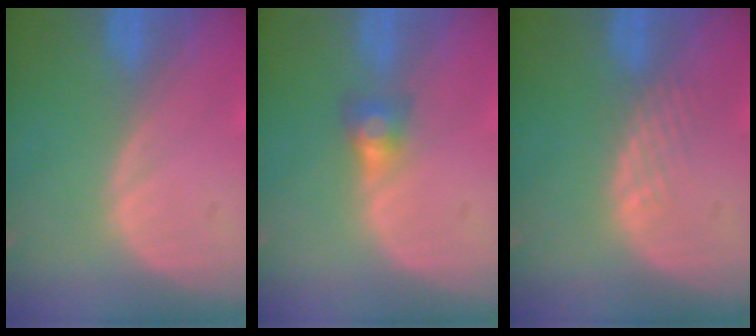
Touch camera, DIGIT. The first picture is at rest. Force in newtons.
{"total": 2.8, "press": 2.6, "slide": 1.0}
{"total": 1.8, "press": 1.8, "slide": 0.2}